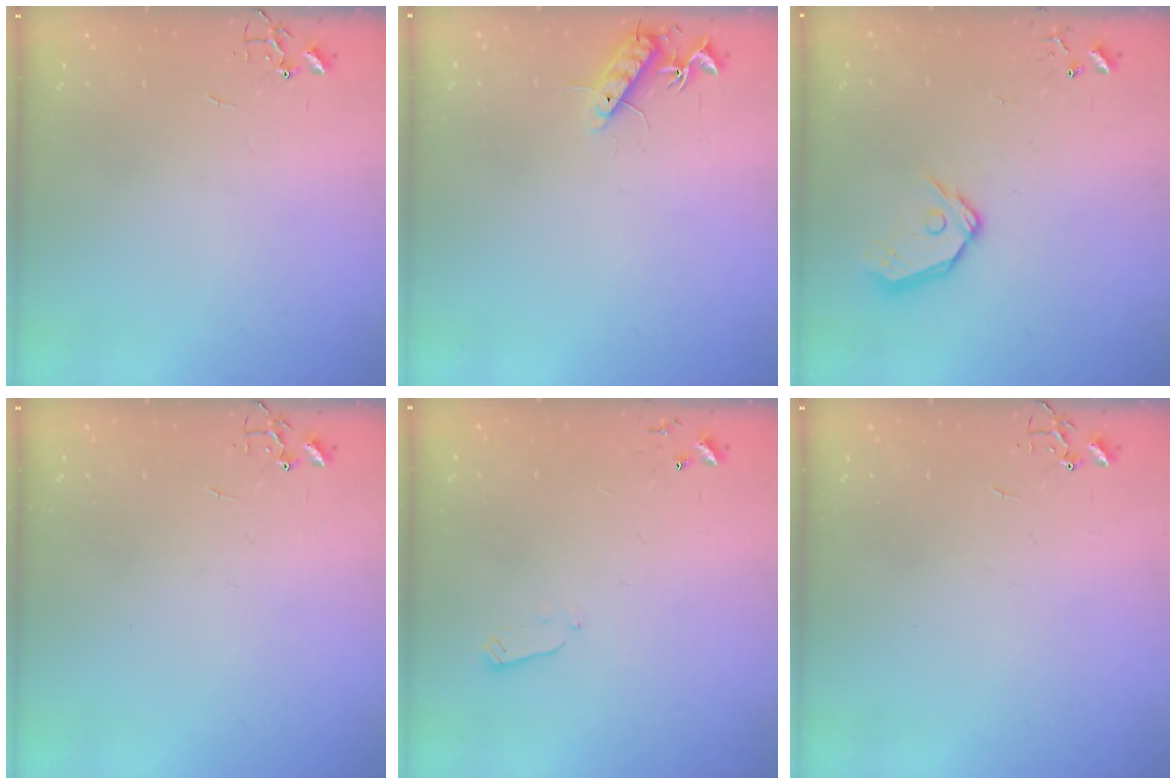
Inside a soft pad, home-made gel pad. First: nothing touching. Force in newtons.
{"total": 10.1, "press": 10.0, "slide": 0.8}
{"total": 10.3, "press": 10.2, "slide": 1.4}
{"total": 0.0}
{"total": 2.4, "press": 2.3, "slide": 0.4}
{"total": 0.0}